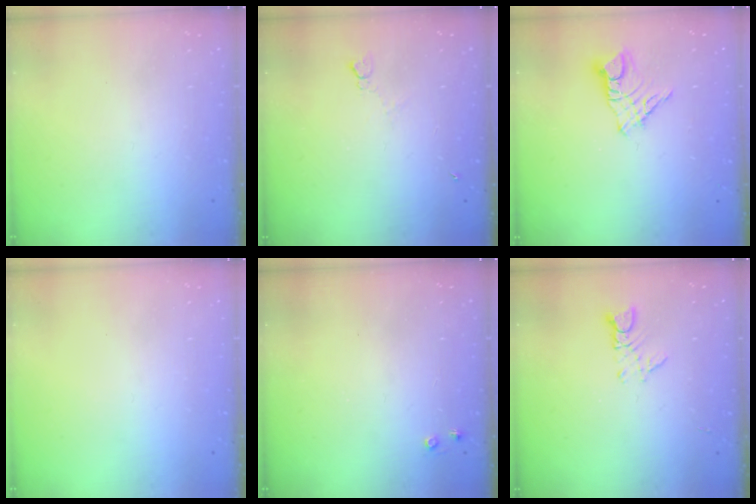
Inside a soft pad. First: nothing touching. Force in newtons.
{"total": 5.0, "press": 5.0, "slide": 0.6}
{"total": 8.0, "press": 8.0, "slide": 0.7}
{"total": 0.0}
{"total": 3.4, "press": 3.3, "slide": 0.6}
{"total": 3.3, "press": 3.3, "slide": 0.3}